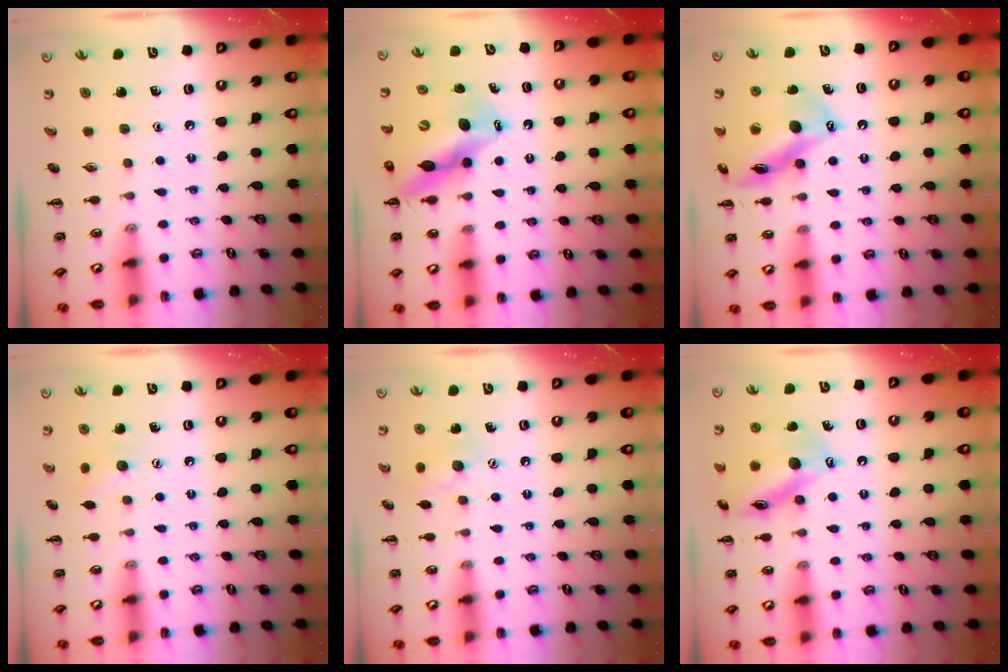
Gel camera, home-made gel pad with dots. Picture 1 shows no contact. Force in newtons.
{"total": 13.4, "press": 13.0, "slide": 3.5}
{"total": 14.5, "press": 14.1, "slide": 3.5}
{"total": 6.2, "press": 6.0, "slide": 1.6}
{"total": 7.7, "press": 7.7, "slide": 1.1}
{"total": 15.5, "press": 15.3, "slide": 2.0}